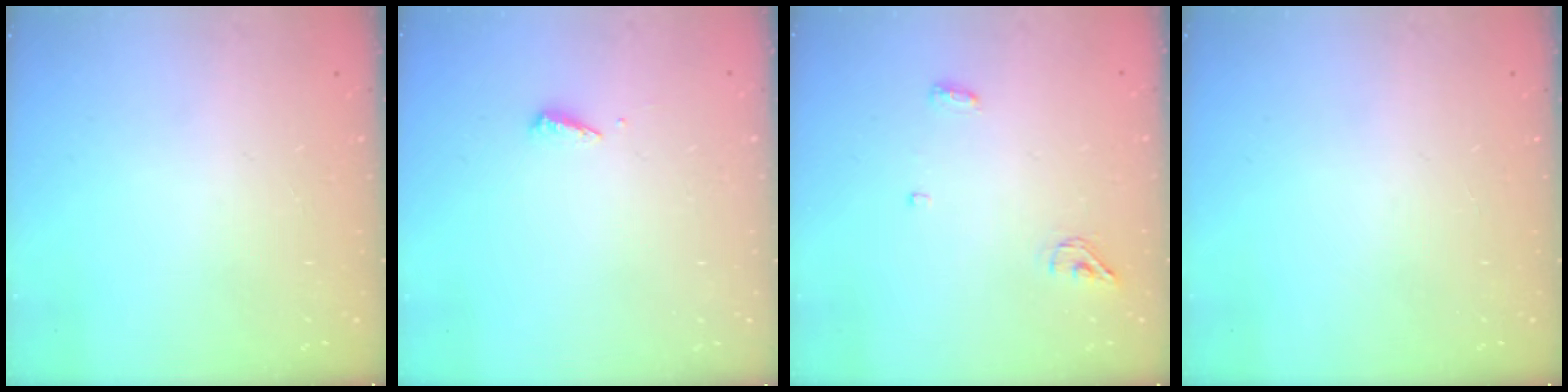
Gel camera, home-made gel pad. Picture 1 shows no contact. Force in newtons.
{"total": 2.5, "press": 2.5, "slide": 0.1}
{"total": 6.3, "press": 5.0, "slide": 3.9}
{"total": 0.0}